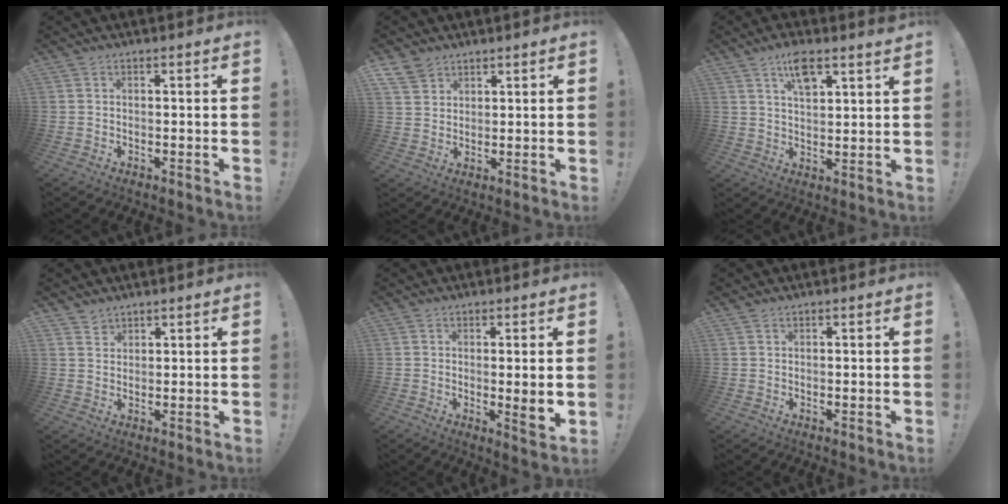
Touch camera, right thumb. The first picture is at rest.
{"total": 5.8, "force": [4.4, 3.5, 1.4], "torque": [-0.028, -0.022, 0.087]}
{"total": 7.7, "force": [5.0, 2.6, 5.3], "torque": [-0.091, -0.019, 0.086]}
{"total": 2.6, "force": [2.4, 1.1, 0.2], "torque": [0.007, -0.020, 0.042]}
{"total": 5.1, "force": [0.3, -0.2, 5.1], "torque": [-0.063, -0.017, 0.003]}
{"total": 0.8, "force": [0.7, 0.4, -0.2], "torque": [0.003, 0.002, 0.014]}